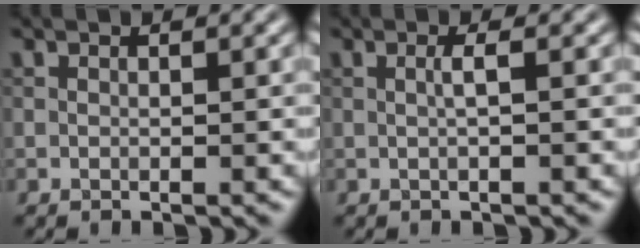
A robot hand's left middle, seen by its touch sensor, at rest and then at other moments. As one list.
[{"total": 1.2, "force": [0.1, 0.1, 1.1], "torque": [-0.021, 0.005, 0.000]}]